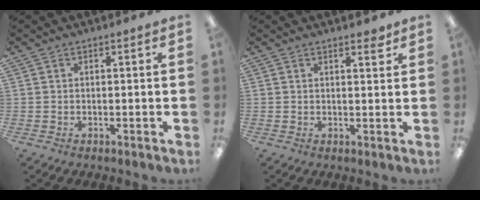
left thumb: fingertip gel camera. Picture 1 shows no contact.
{"total": 2.1, "force": [1.8, 0.4, 1.1], "torque": [-0.008, -0.007, 0.028]}